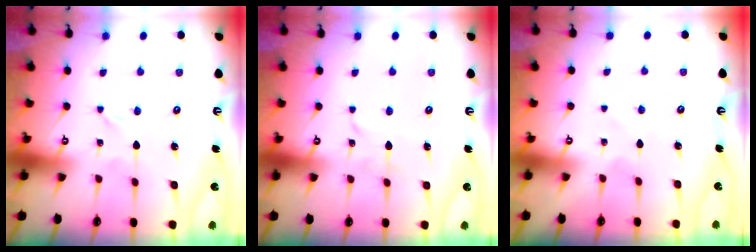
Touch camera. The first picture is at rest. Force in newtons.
{"total": 2.1, "press": 2.1, "slide": 0.1}
{"total": 2.2, "press": 2.2, "slide": 0.3}